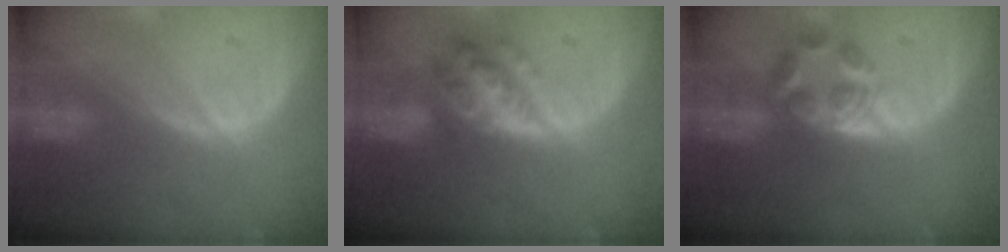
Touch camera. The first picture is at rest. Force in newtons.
{"total": 6.3, "press": 5.7, "slide": 2.8}
{"total": 5.7, "press": 4.8, "slide": 3.2}